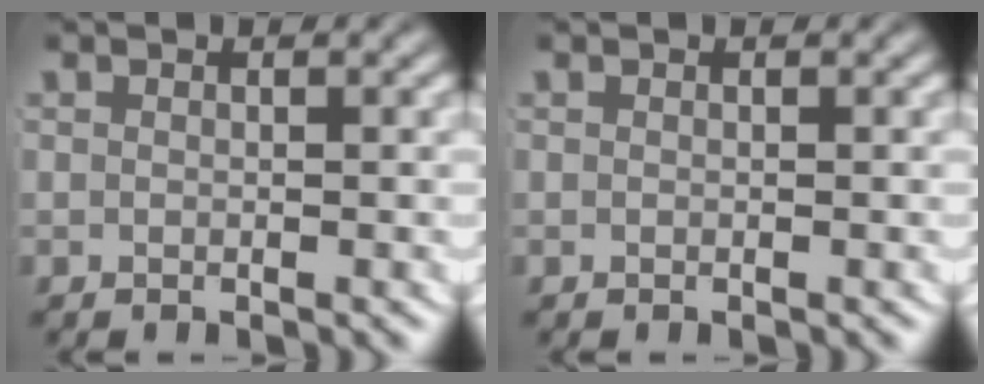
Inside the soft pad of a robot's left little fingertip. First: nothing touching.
{"total": 0.0}